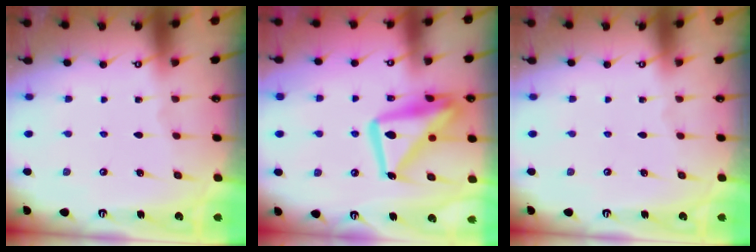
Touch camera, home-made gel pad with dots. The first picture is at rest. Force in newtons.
{"total": 18.3, "press": 18.2, "slide": 1.9}
{"total": 0.0}